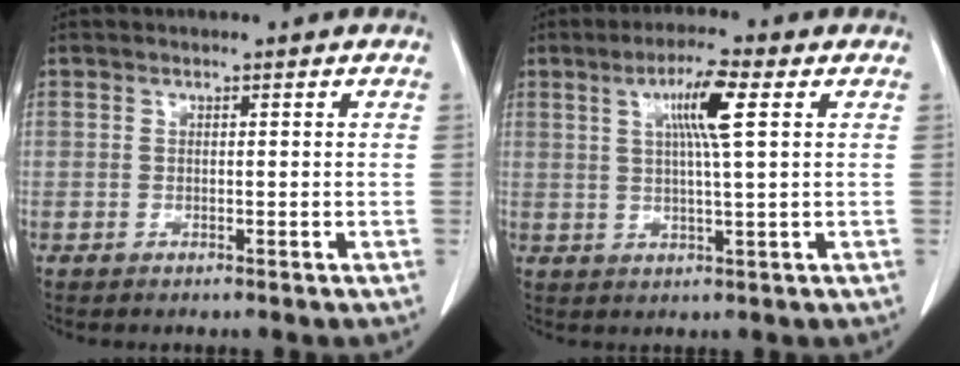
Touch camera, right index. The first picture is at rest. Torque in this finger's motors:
{"motor_torque": [0.89, 0.43, 0.21, 0.13]}